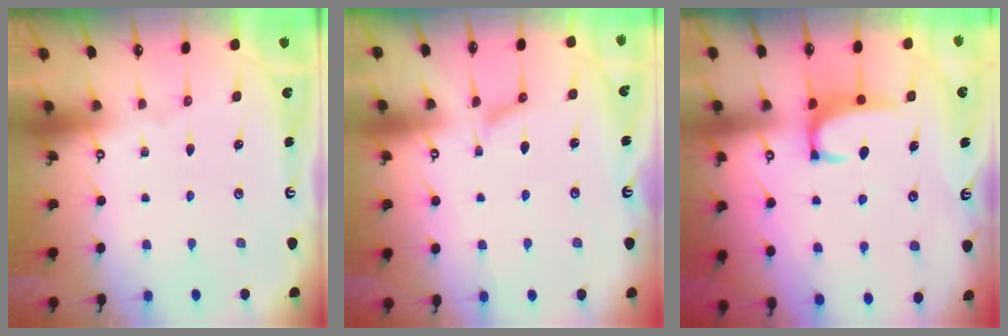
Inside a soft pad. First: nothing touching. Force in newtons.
{"total": 2.1, "press": 2.0, "slide": 0.6}
{"total": 2.6, "press": 2.6, "slide": 0.5}